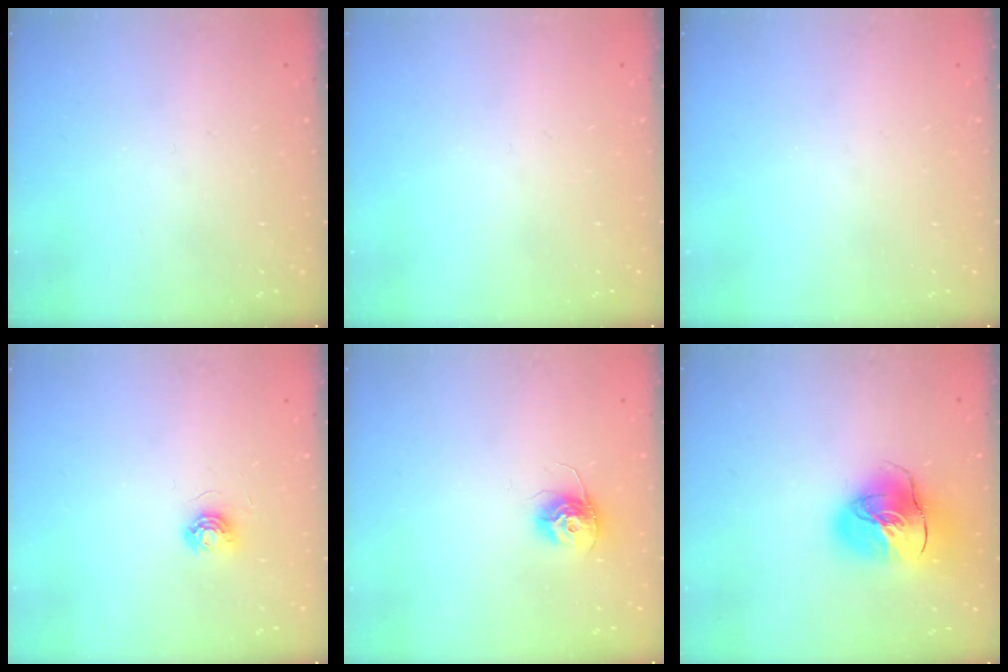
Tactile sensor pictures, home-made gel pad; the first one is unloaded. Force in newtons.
{"total": 0.0}
{"total": 0.0}
{"total": 5.4, "press": 5.4, "slide": 0.3}
{"total": 10.8, "press": 10.7, "slide": 0.6}
{"total": 16.5, "press": 16.4, "slide": 2.3}